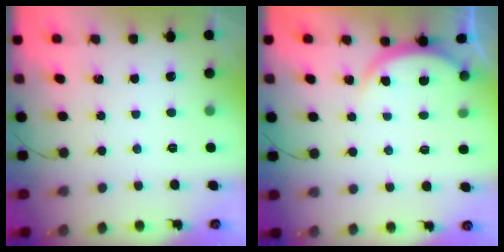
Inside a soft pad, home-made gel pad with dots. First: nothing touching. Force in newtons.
{"total": 4.7, "press": 4.7, "slide": 0.2}